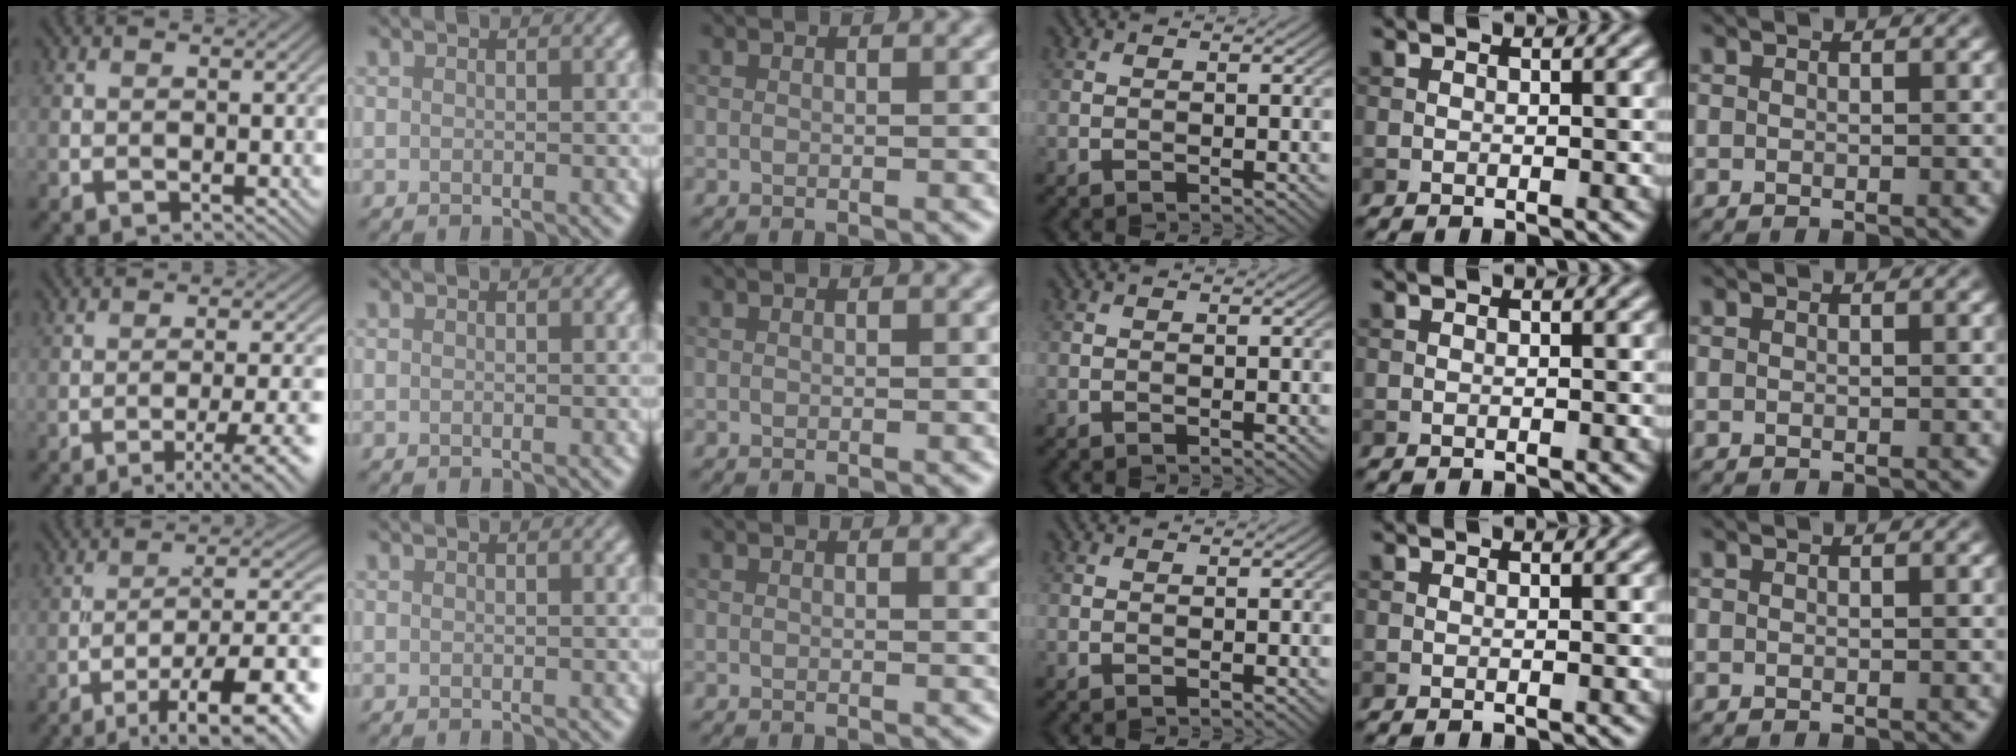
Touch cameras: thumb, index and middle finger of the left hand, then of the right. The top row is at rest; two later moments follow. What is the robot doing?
{"motion": "screw", "object": "dispenser bottle"}